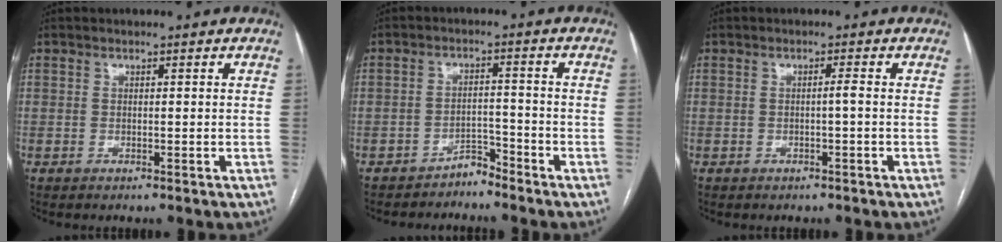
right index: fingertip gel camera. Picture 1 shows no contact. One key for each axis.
{"total": 2.7, "fx": -2.6, "fy": 0.7, "fz": 0.1, "tx": 0.010, "ty": -0.001, "tz": -0.044}
{"total": 0.9, "fx": -0.3, "fy": -0.1, "fz": 0.9, "tx": -0.014, "ty": 0.001, "tz": -0.004}